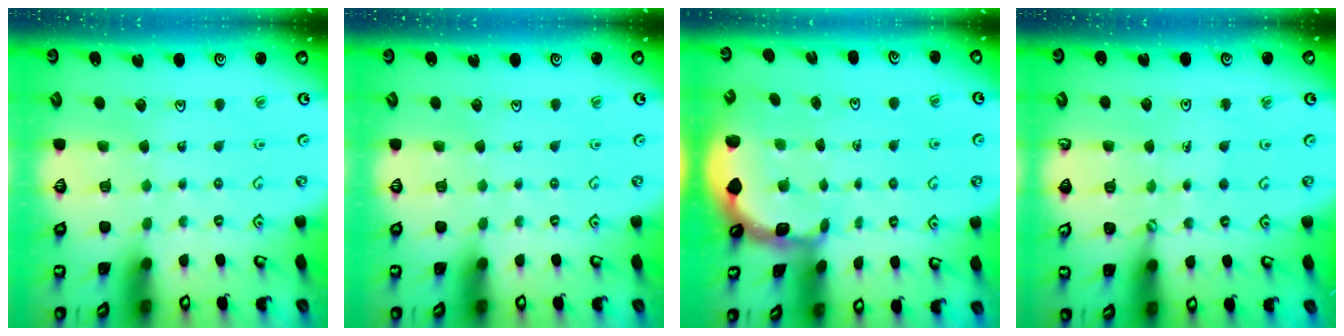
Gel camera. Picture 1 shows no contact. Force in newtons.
{"total": 0.0}
{"total": 1.8, "press": 1.8, "slide": 0.2}
{"total": 1.4, "press": 1.3, "slide": 0.1}